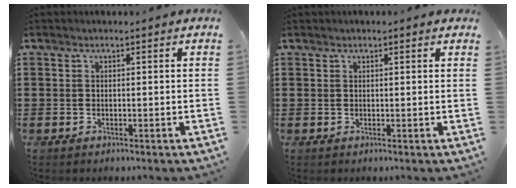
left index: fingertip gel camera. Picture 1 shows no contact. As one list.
[{"total": 0.6, "force": [0.5, 0.1, 0.4], "torque": [-0.010, 0.002, 0.009]}]